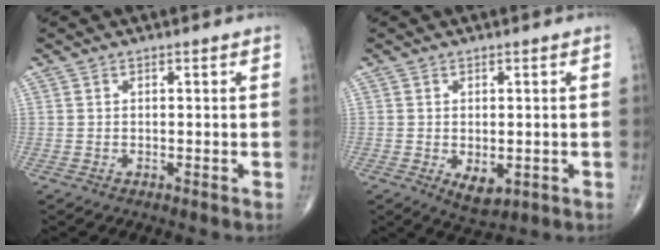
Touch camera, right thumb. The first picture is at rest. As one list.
[{"total": 4.6, "force": [-1.1, 2.6, 3.6], "torque": [-0.048, -0.009, -0.005]}]